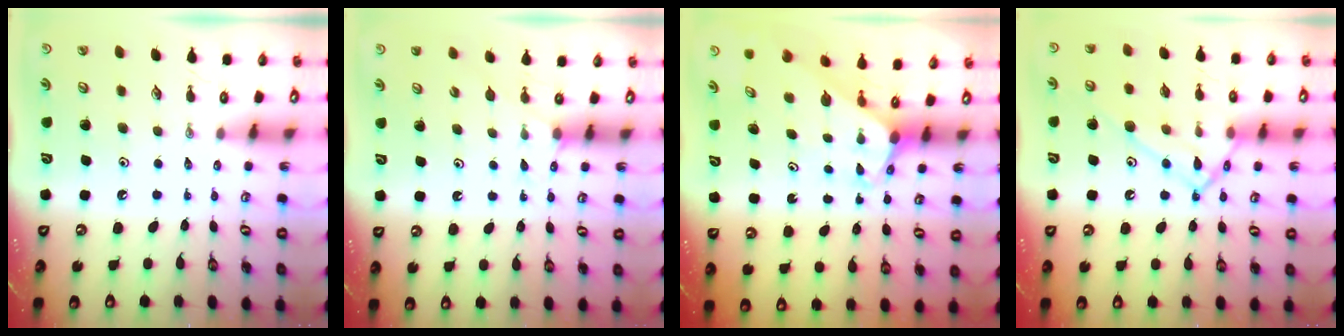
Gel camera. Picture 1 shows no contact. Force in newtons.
{"total": 4.5, "press": 4.4, "slide": 0.6}
{"total": 3.3, "press": 3.3, "slide": 0.1}
{"total": 14.2, "press": 14.1, "slide": 1.0}